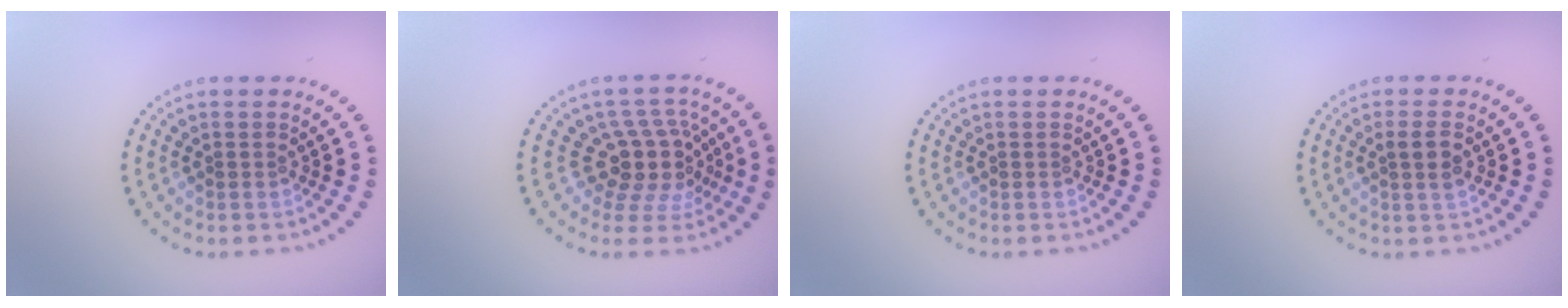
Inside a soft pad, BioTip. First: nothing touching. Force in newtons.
{"total": 4.6, "press": 3.5, "slide": 3.0}
{"total": 0.0}
{"total": 1.7, "press": 1.6, "slide": 0.6}